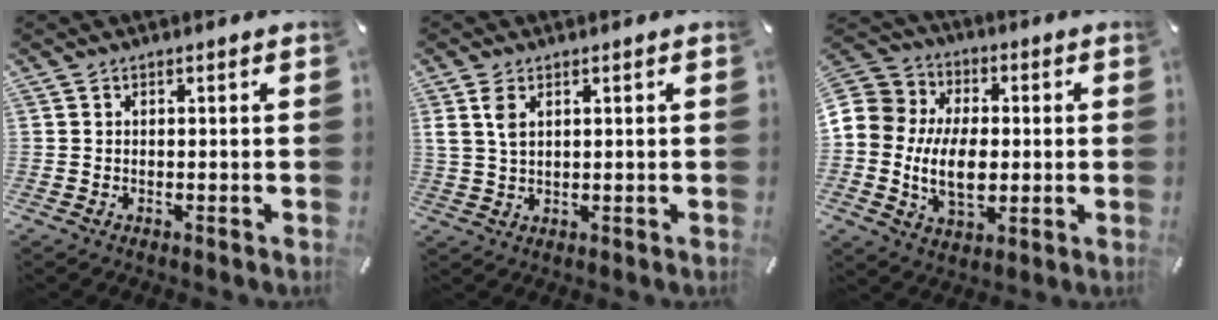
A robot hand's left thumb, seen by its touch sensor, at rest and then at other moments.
{"total": 3.6, "force": [1.5, 1.6, 2.9], "torque": [-0.070, 0.001, 0.022]}
{"total": 15.2, "force": [-2.0, 11.3, 9.9], "torque": [-0.210, 0.011, -0.036]}